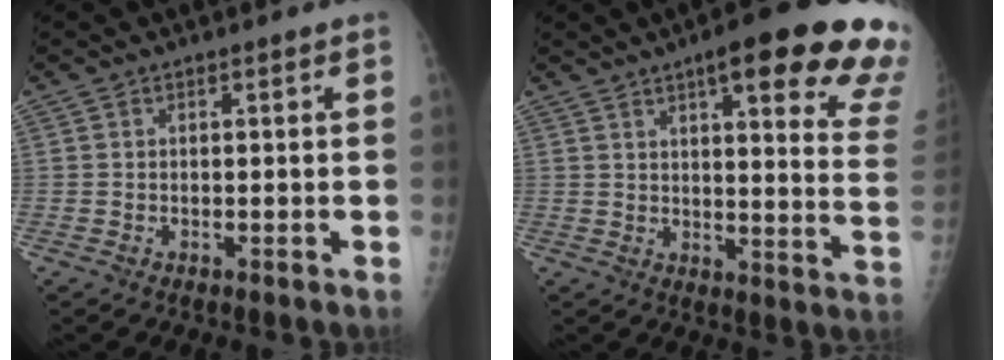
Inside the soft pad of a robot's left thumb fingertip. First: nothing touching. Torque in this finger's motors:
{"motor_torque": [0.25, 0.58, 1.42, -0.91, 0.08]}